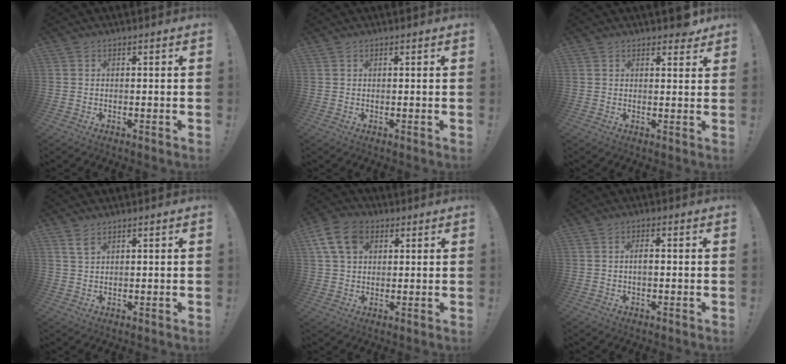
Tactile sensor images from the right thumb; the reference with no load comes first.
{"total": 0.0}
{"total": 3.1, "force": [2.5, 1.4, 1.1], "torque": [0.011, -0.020, 0.040]}
{"total": 2.9, "force": [1.8, 1.2, 1.9], "torque": [-0.029, -0.009, 0.031]}
{"total": 11.7, "force": [4.7, 8.2, 6.9], "torque": [-0.125, -0.001, 0.095]}
{"total": 2.4, "force": [-0.3, 0.9, 2.2], "torque": [-0.040, 0.007, -0.008]}